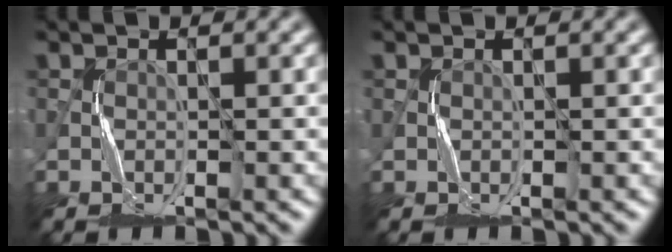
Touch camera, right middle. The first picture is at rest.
{"total": 0.0}